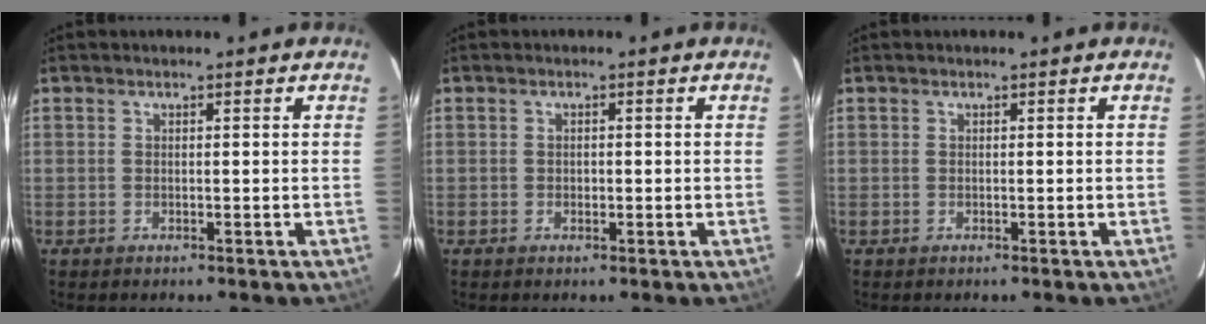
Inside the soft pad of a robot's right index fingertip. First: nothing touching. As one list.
[{"total": 0.9, "force": [-0.3, 0.7, 0.4], "torque": [-0.005, 0.000, -0.004]}, {"total": 0.0}]